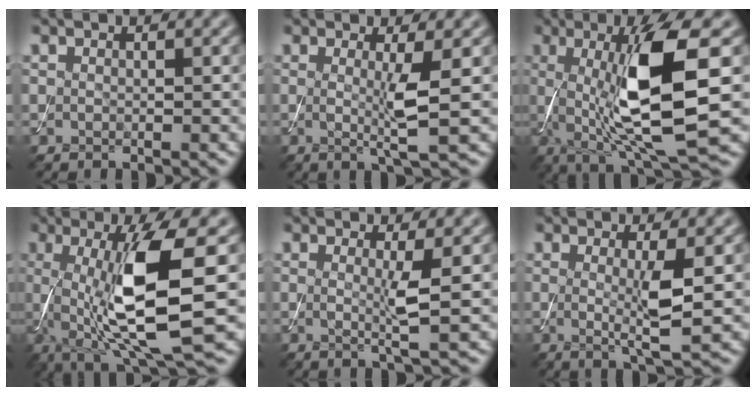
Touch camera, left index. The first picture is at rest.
{"total": 3.4, "force": [0.1, 0.3, 3.4], "torque": [-0.064, -0.011, 0.000]}
{"total": 11.5, "force": [0.4, 2.5, 11.2], "torque": [-0.185, -0.004, 0.014]}
{"total": 11.5, "force": [0.1, 2.7, 11.1], "torque": [-0.187, -0.006, 0.008]}
{"total": 2.6, "force": [0.1, 0.2, 2.6], "torque": [-0.052, -0.009, -0.002]}
{"total": 3.9, "force": [0.0, 0.5, 3.9], "torque": [-0.074, -0.011, 0.003]}